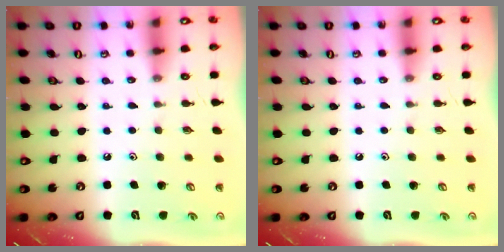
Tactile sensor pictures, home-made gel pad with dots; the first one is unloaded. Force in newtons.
{"total": 0.0}